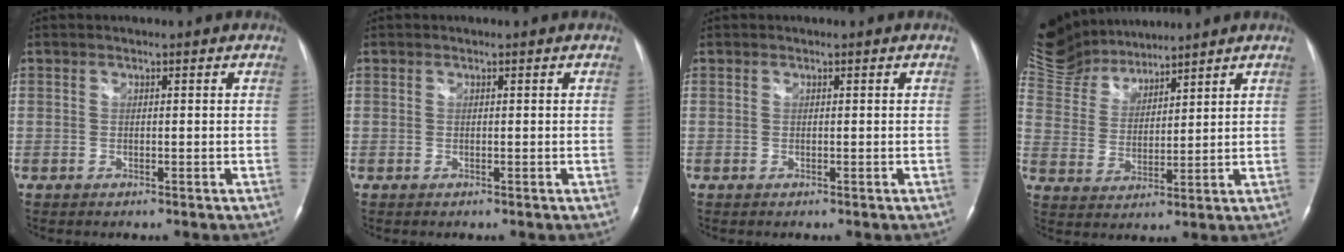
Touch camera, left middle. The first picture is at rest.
{"total": 0.0}
{"total": 0.0}
{"total": 11.9, "force": [11.4, 3.0, 1.7], "torque": [-0.047, 0.019, 0.235]}